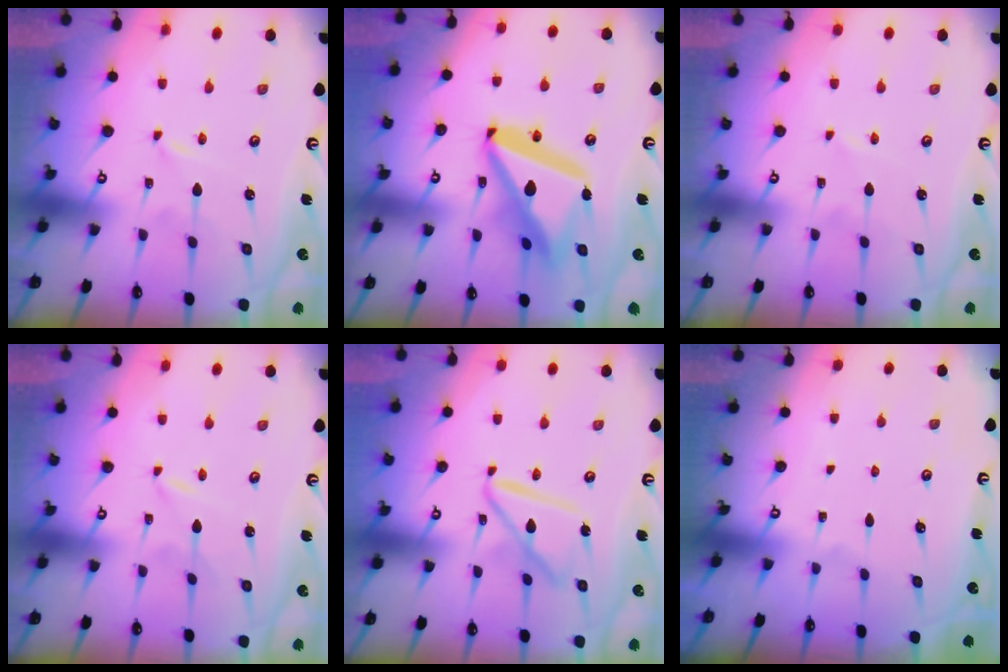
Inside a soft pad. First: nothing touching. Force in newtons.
{"total": 20.4, "press": 20.3, "slide": 2.2}
{"total": 2.0, "press": 2.0, "slide": 0.3}
{"total": 0.0}
{"total": 12.7, "press": 12.7, "slide": 1.3}
{"total": 0.0}